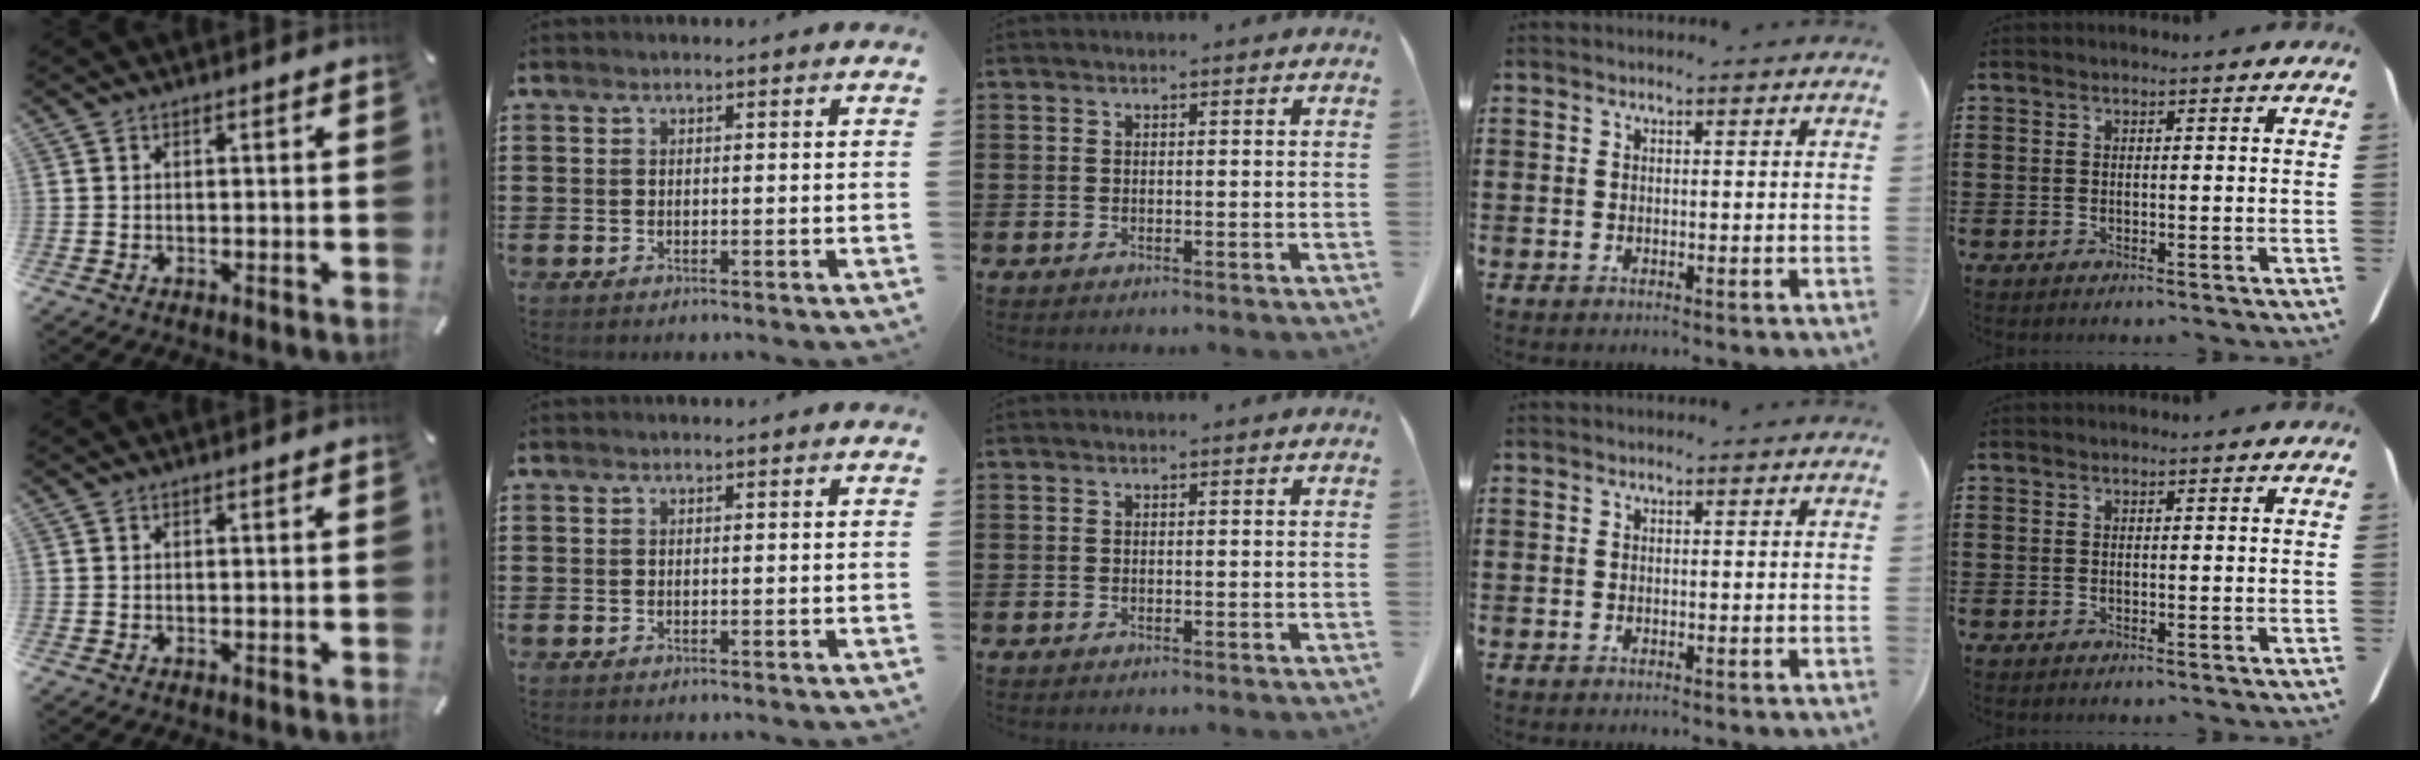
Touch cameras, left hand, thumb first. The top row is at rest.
{}